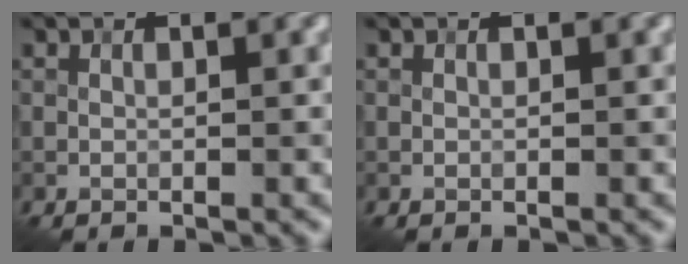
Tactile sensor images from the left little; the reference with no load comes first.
{"total": 0.0}